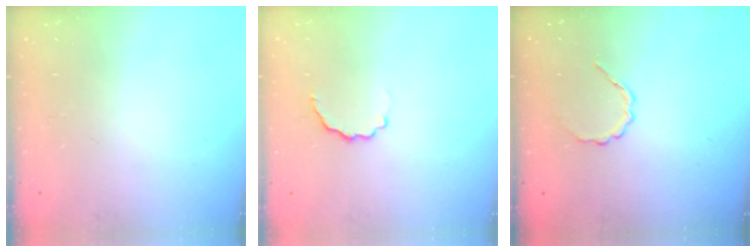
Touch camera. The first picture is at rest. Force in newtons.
{"total": 3.7, "press": 3.5, "slide": 1.1}
{"total": 4.3, "press": 4.0, "slide": 1.4}